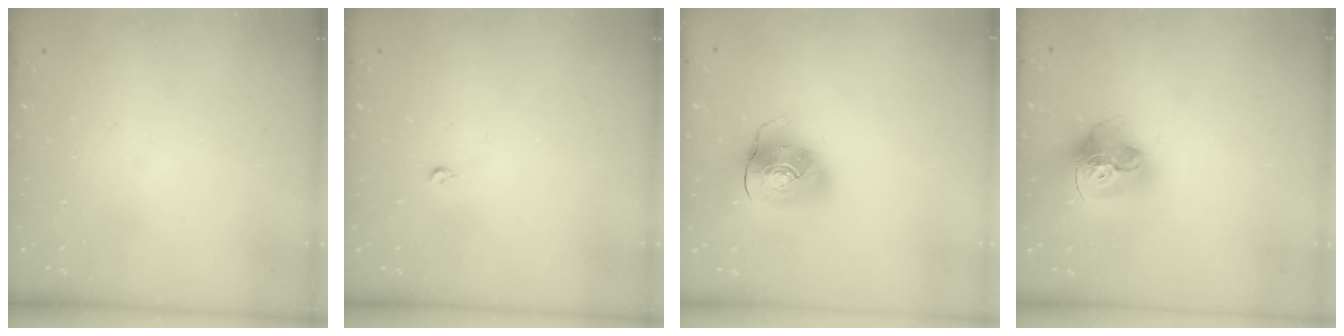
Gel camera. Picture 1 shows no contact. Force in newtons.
{"total": 2.8, "press": 2.8, "slide": 0.5}
{"total": 10.6, "press": 10.5, "slide": 1.8}
{"total": 17.8, "press": 17.8, "slide": 1.6}